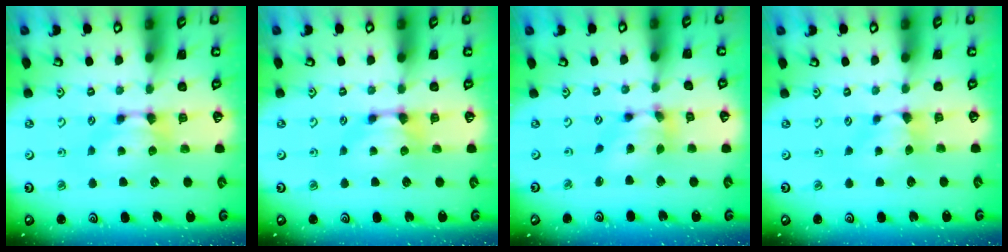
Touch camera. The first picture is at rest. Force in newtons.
{"total": 1.2, "press": 0.9, "slide": 0.9}
{"total": 5.4, "press": 5.1, "slide": 1.7}
{"total": 0.6, "press": 0.2, "slide": 0.5}